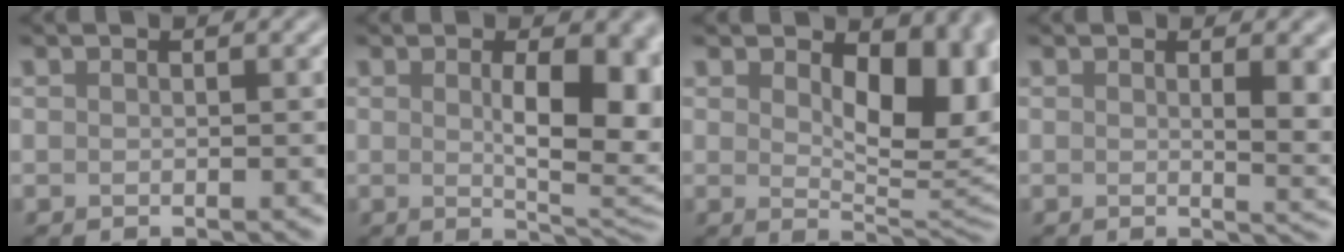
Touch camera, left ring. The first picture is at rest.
{"total": 8.2, "force": [0.8, 3.1, 7.6], "torque": [-0.104, -0.009, 0.021]}
{"total": 8.7, "force": [2.3, 4.6, 7.0], "torque": [-0.104, -0.010, 0.037]}
{"total": 4.5, "force": [0.8, 1.4, 4.2], "torque": [-0.044, -0.002, 0.014]}